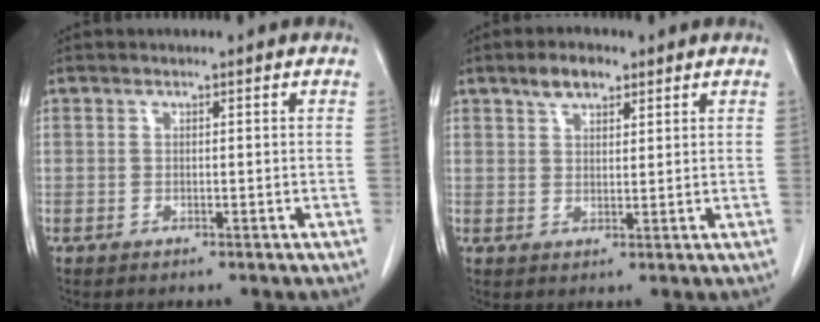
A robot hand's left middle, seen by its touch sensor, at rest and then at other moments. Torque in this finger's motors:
{"motor_torque": [0.33, -0.29, 0.02, 0.02]}